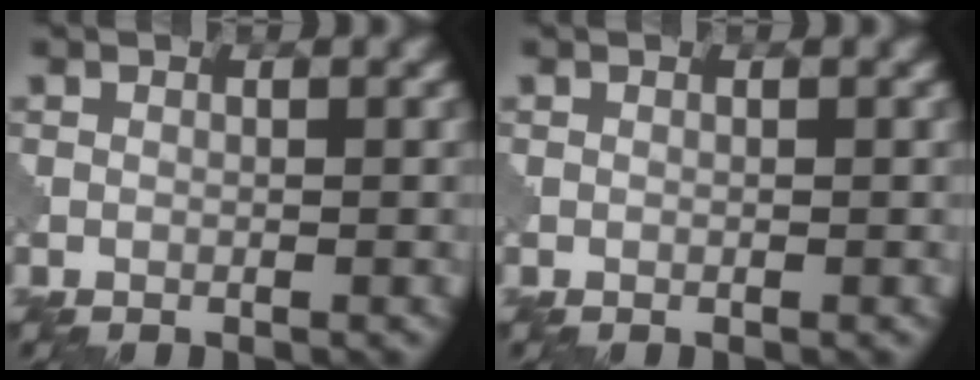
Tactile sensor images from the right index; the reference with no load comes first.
{"total": 0.0}